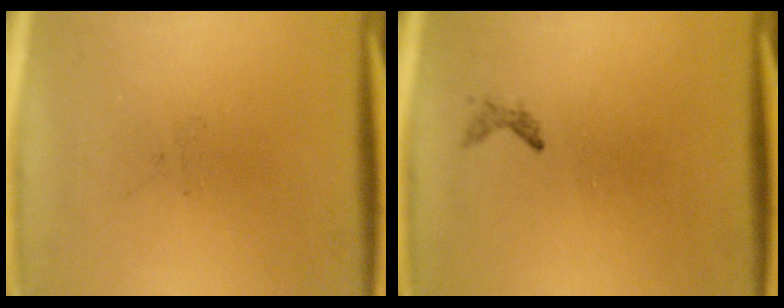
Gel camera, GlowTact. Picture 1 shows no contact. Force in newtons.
{"total": 0.7}